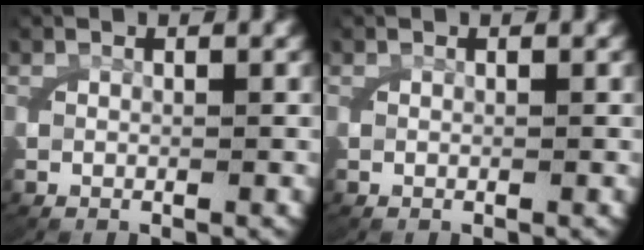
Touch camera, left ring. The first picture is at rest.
{"total": 0.0}